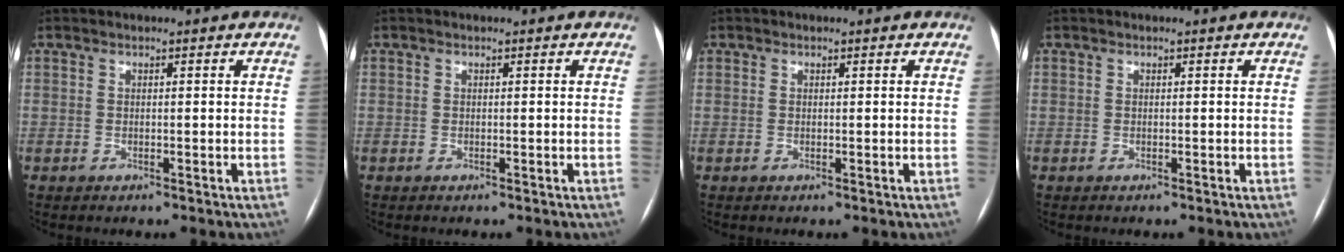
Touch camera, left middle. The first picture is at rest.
{"total": 0.0}
{"total": 0.0}
{"total": 0.0}